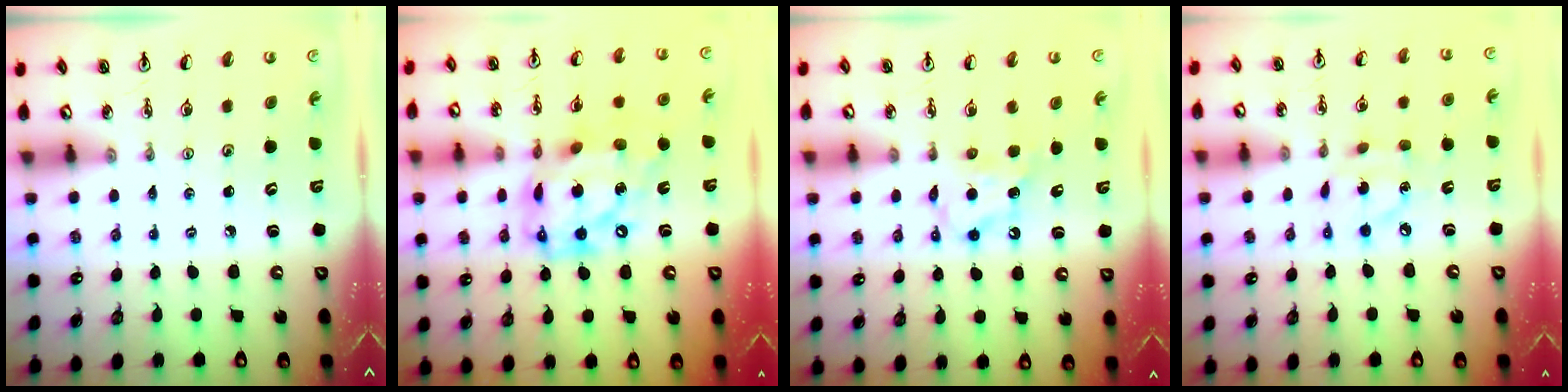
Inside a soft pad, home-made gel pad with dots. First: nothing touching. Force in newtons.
{"total": 18.8, "press": 18.7, "slide": 1.6}
{"total": 6.1, "press": 6.1, "slide": 0.2}
{"total": 7.9, "press": 7.8, "slide": 0.3}